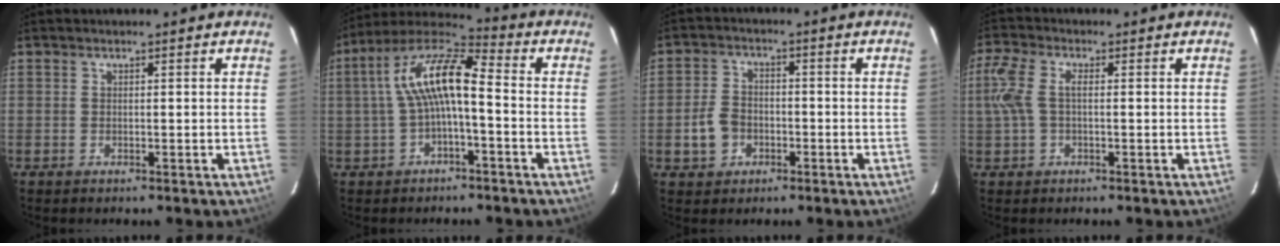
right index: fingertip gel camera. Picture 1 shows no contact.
{"total": 11.0, "force": [-0.9, 3.2, 10.5], "torque": [-0.211, 0.025, -0.019]}
{"total": 5.8, "force": [-2.0, 4.7, 2.7], "torque": [-0.066, 0.018, -0.030]}
{"total": 5.7, "force": [0.2, 2.7, 5.0], "torque": [-0.114, 0.011, 0.003]}